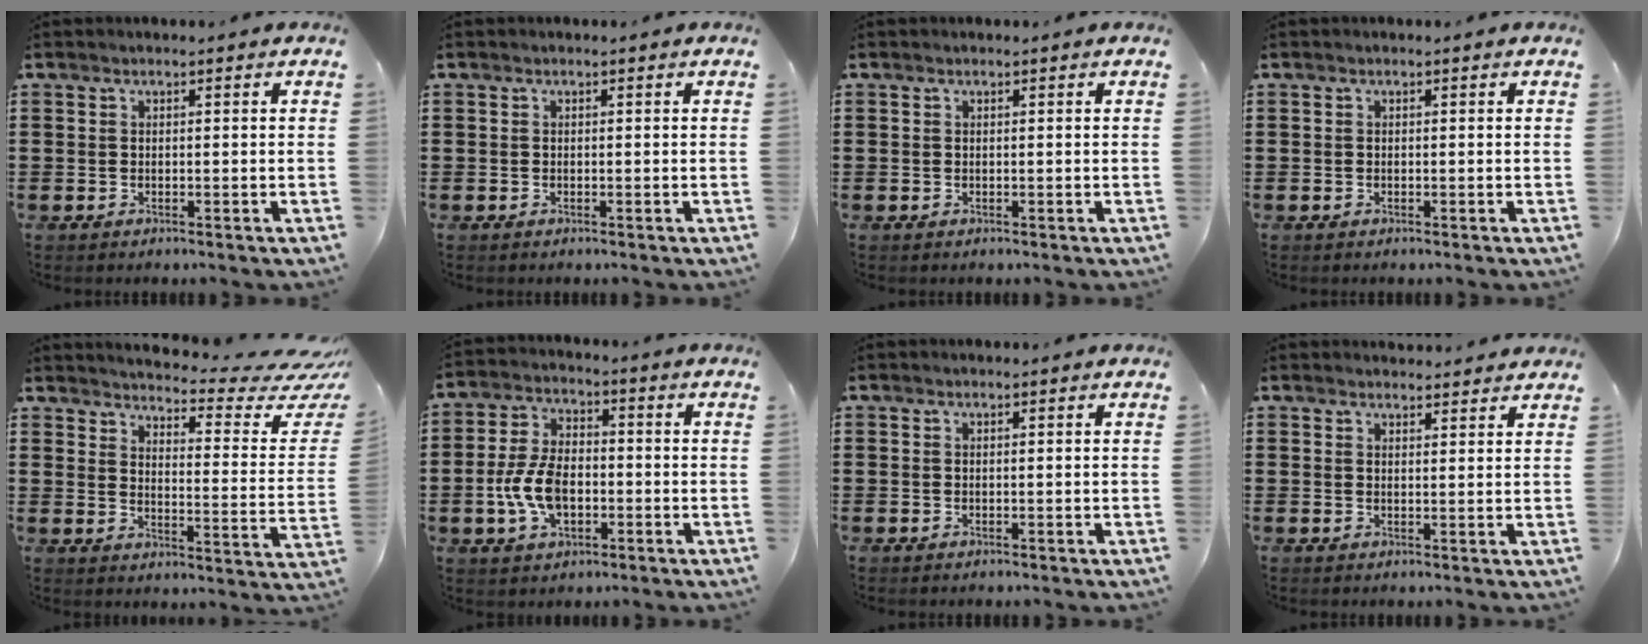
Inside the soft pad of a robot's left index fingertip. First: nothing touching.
{"total": 0.0}
{"total": 0.0}
{"total": 0.0}
{"total": 4.0, "force": [3.7, 0.0, 1.7], "torque": [-0.031, -0.044, 0.050]}
{"total": 8.4, "force": [-1.9, 4.8, 6.6], "torque": [-0.154, 0.002, -0.040]}
{"total": 0.0}
{"total": 2.1, "force": [2.1, 0.2, 0.0], "torque": [-0.005, -0.003, 0.041]}